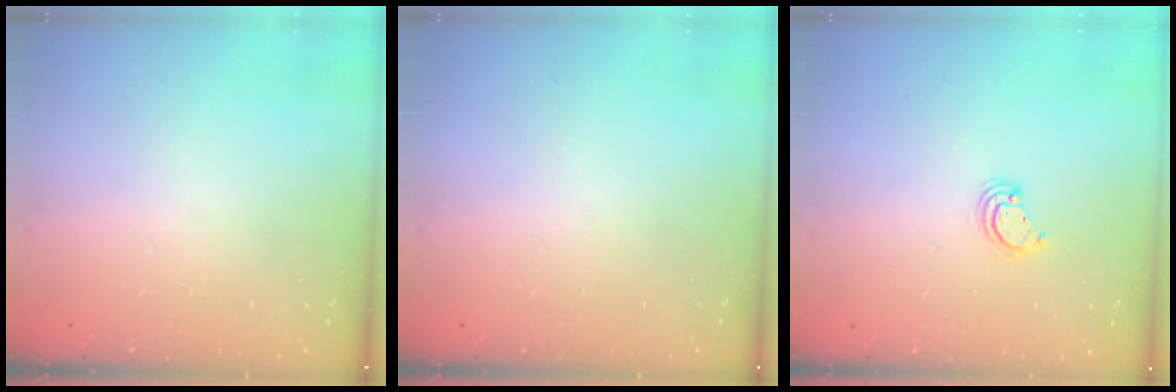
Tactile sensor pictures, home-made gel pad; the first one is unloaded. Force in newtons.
{"total": 0.0}
{"total": 3.4, "press": 3.3, "slide": 0.4}